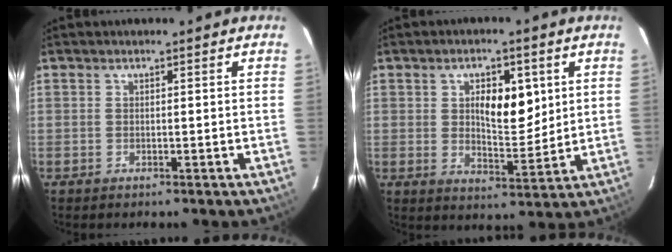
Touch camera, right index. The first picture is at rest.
{"total": 8.0, "force": [2.3, 3.4, 6.9], "torque": [-0.107, 0.002, 0.043]}